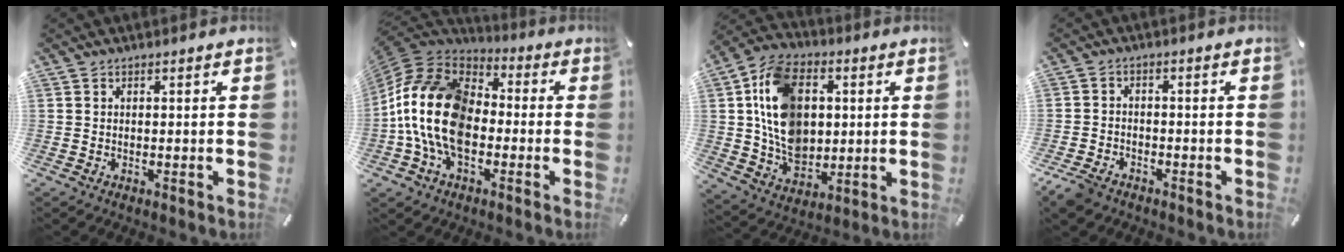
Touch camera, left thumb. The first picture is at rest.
{"total": 19.0, "force": [-3.9, 12.9, 13.4], "torque": [-0.291, 0.035, -0.074]}
{"total": 17.1, "force": [2.4, 12.8, 11.2], "torque": [-0.229, 0.008, 0.049]}
{"total": 4.3, "force": [-3.3, 2.4, 1.3], "torque": [-0.047, 0.010, -0.068]}